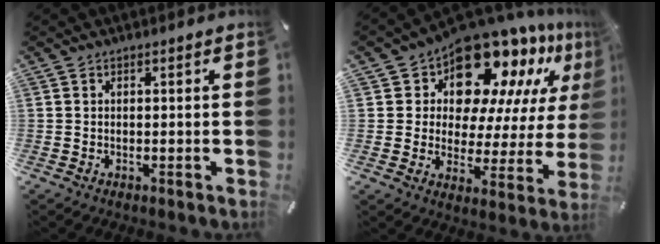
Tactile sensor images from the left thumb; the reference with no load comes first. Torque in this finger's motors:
{"motor_torque": [2.53, 2.48, 2.08, -0.69, 0.16]}